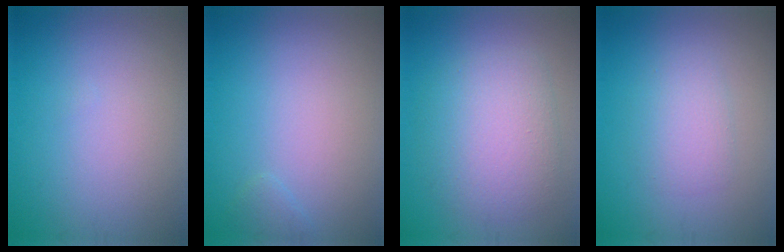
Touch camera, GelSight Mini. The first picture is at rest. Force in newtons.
{"total": 0.6, "press": 0.6, "slide": 0.1}
{"total": 5.5, "press": 5.5, "slide": 0.2}
{"total": 2.4, "press": 2.4, "slide": 0.2}